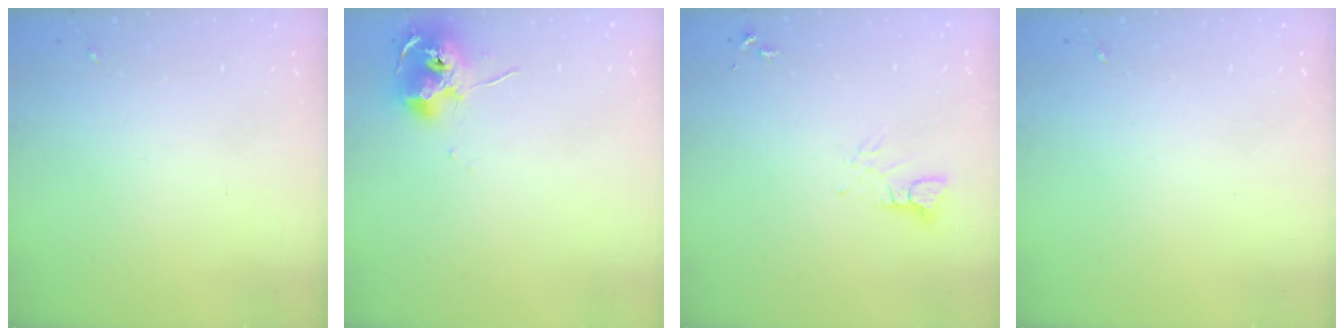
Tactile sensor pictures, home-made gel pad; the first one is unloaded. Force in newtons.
{"total": 10.5, "press": 10.4, "slide": 1.0}
{"total": 3.6, "press": 3.6, "slide": 0.3}
{"total": 0.0}